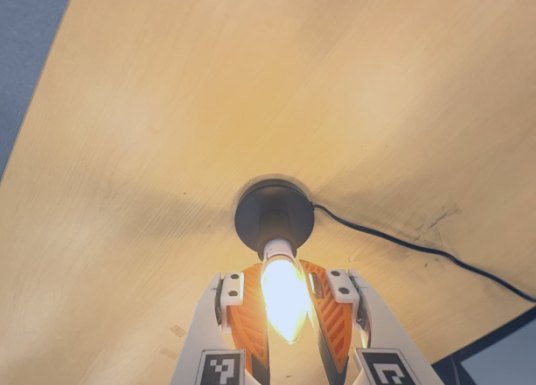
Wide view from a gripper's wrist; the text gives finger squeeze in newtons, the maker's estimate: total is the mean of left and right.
{"total": 13.9, "left": 12.6, "right": 15.1}